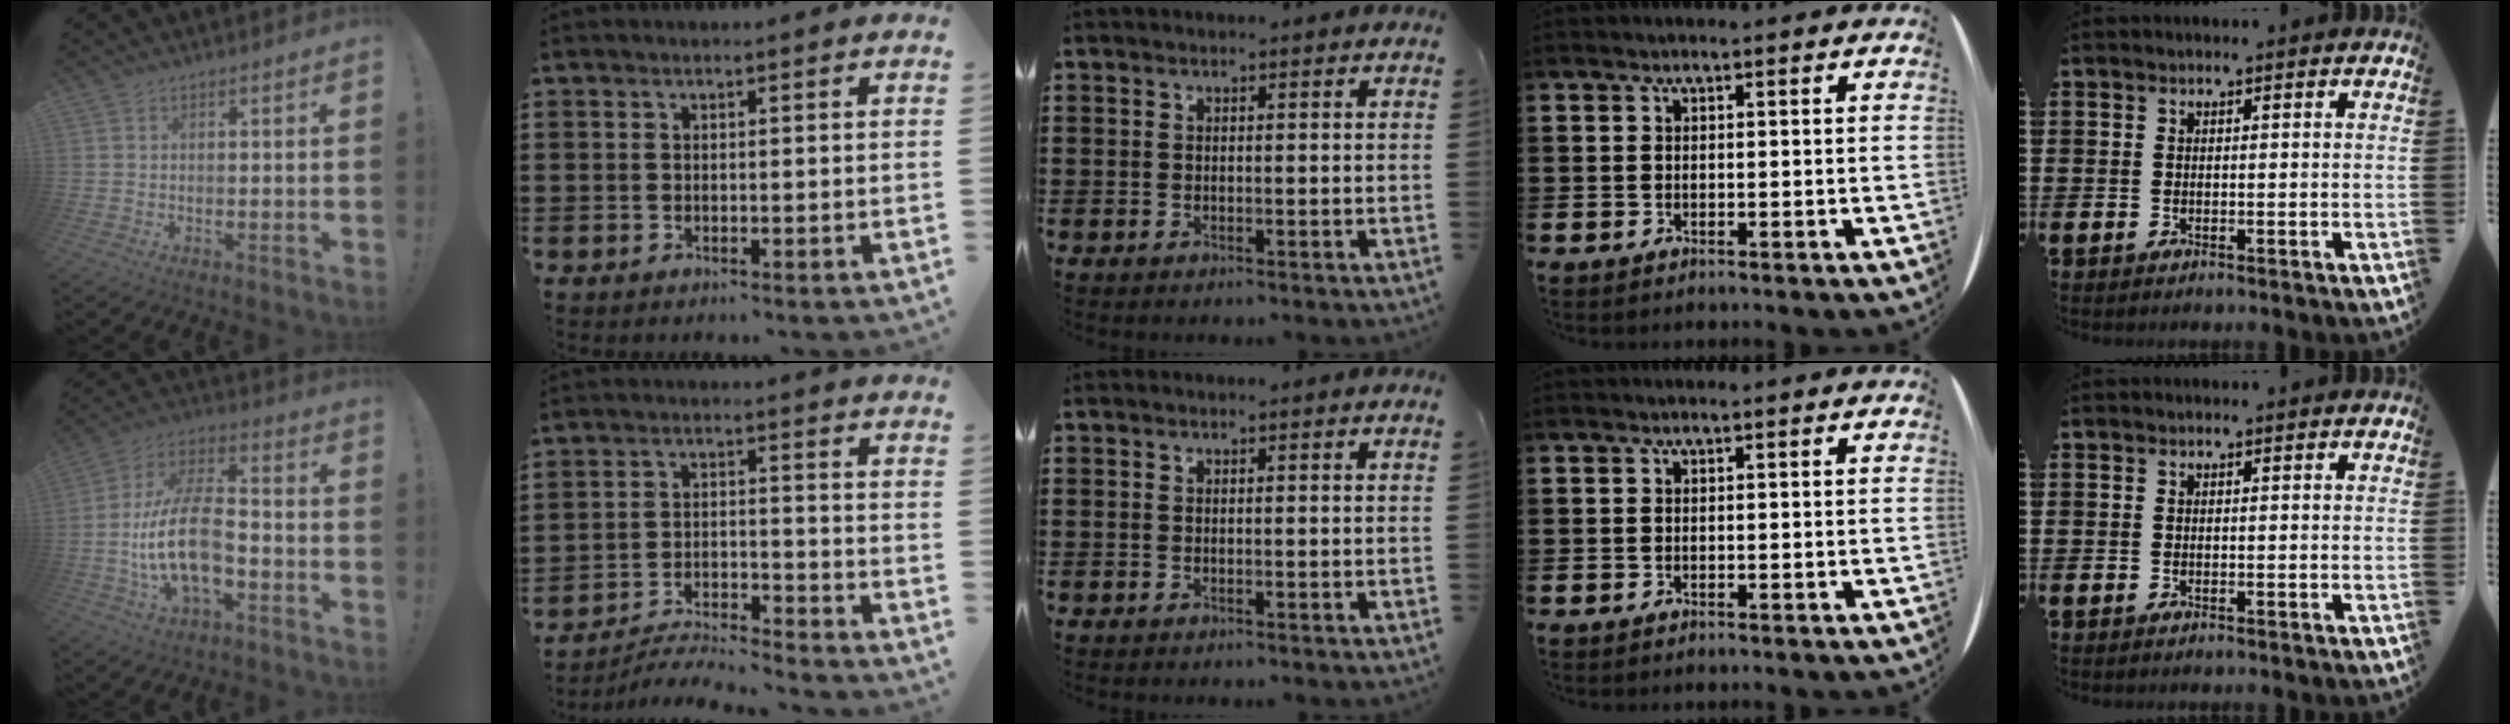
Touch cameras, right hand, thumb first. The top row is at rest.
{"thumb": {"total": 18.7, "force": [-4.6, 9.9, 15.2], "torque": [-0.286, 0.027, -0.074]}, "index": {"total": 5.1, "force": [-5.0, 0.0, 1.0], "torque": [-0.028, -0.002, -0.103]}}